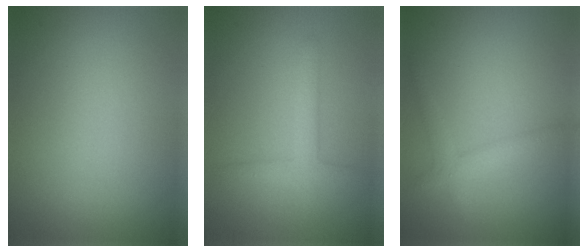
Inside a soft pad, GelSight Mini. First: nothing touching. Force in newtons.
{"total": 2.4, "press": 2.4, "slide": 0.0}
{"total": 2.0, "press": 2.0, "slide": 0.1}